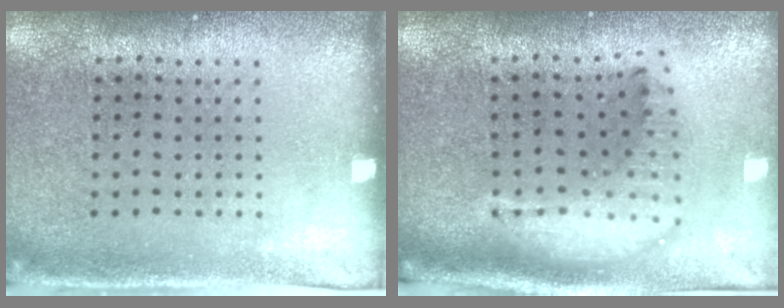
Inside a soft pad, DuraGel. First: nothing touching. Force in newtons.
{"total": 1.8, "press": 1.4, "slide": 1.0}